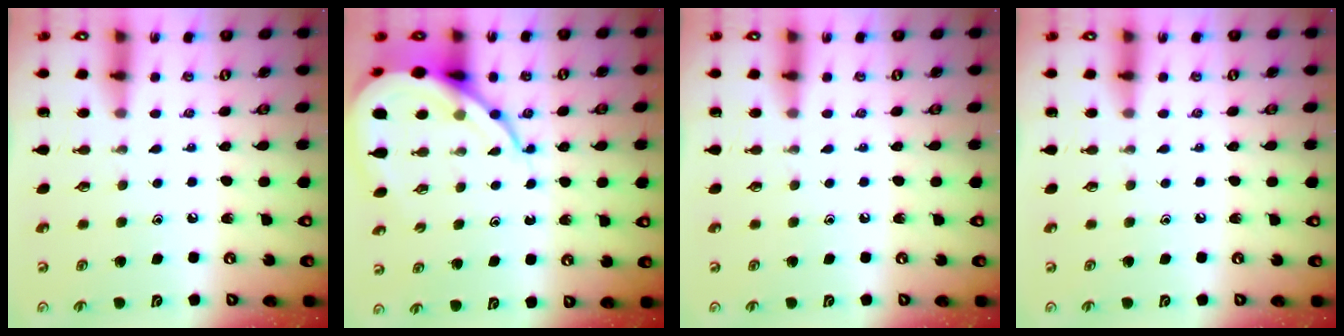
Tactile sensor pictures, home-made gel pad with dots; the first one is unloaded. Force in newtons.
{"total": 12.6, "press": 12.5, "slide": 1.2}
{"total": 0.0}
{"total": 0.0}